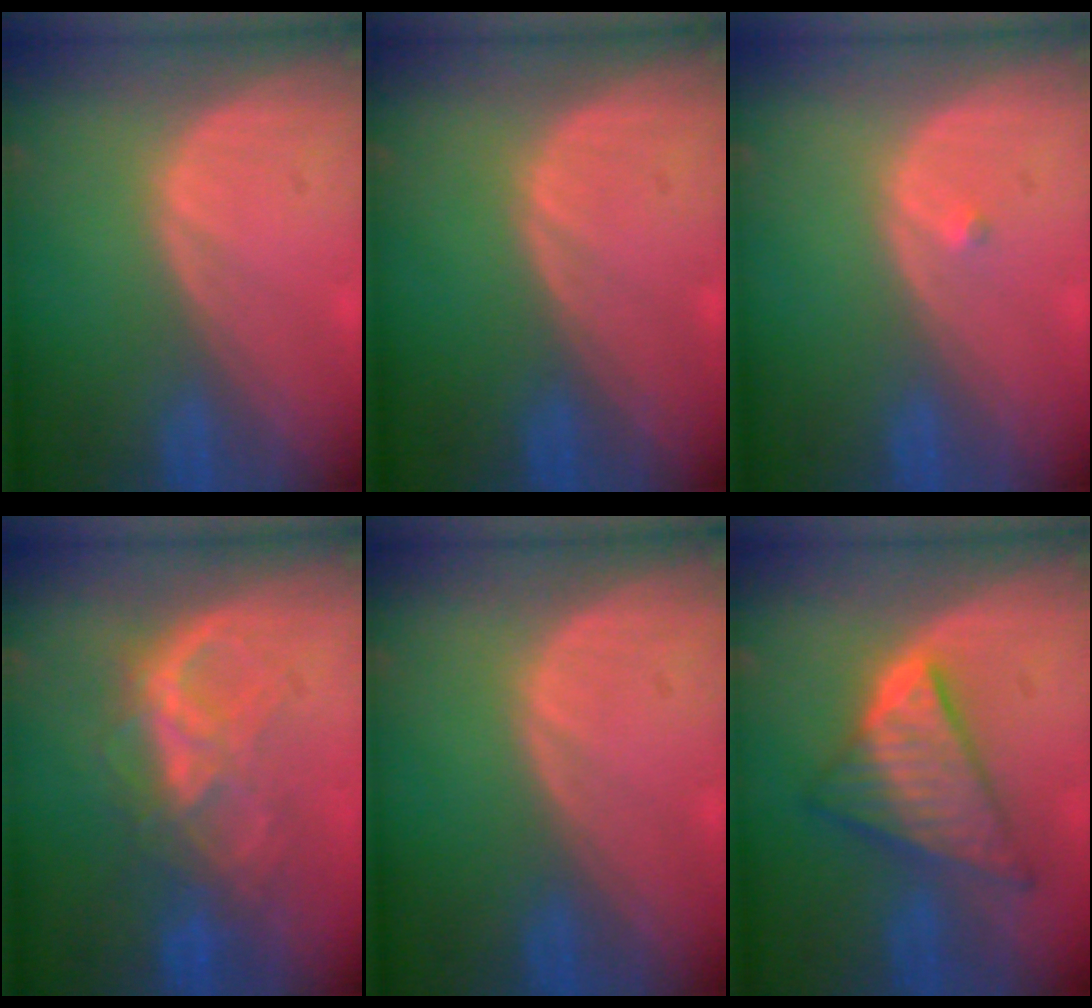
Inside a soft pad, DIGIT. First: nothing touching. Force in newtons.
{"total": 0.0}
{"total": 0.5, "press": 0.4, "slide": 0.3}
{"total": 6.5, "press": 6.5, "slide": 0.3}
{"total": 0.0}
{"total": 8.7, "press": 8.7, "slide": 0.7}